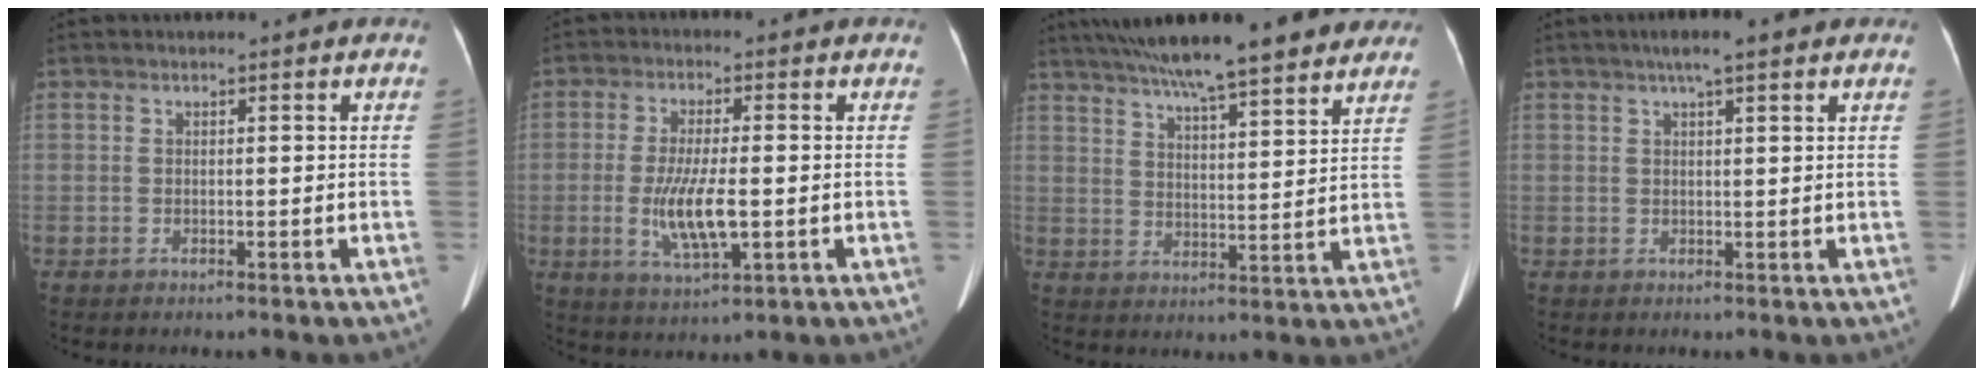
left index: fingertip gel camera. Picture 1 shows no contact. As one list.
[{"total": 8.0, "force": [-1.3, 1.7, 7.7], "torque": [-0.155, -0.013, -0.022]}, {"total": 19.8, "force": [16.3, 2.4, 11.0], "torque": [-0.177, 0.031, 0.232]}, {"total": 5.2, "force": [3.5, 0.6, 3.8], "torque": [-0.056, 0.025, 0.051]}]